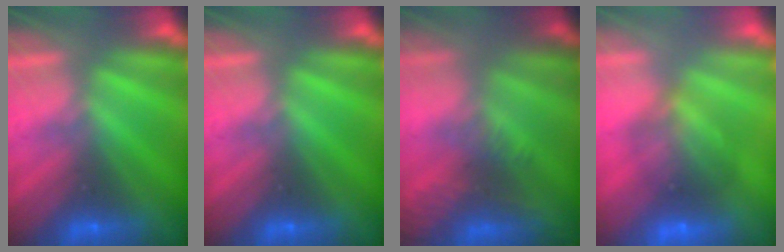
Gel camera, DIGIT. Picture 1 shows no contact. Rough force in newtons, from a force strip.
{"total": 0.0}
{"total": 9.5}
{"total": 7.6}